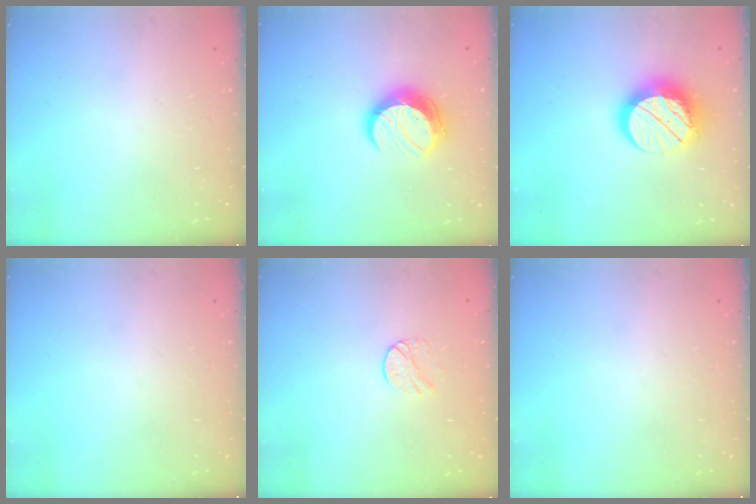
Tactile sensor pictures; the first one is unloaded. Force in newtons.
{"total": 13.9, "press": 13.8, "slide": 0.7}
{"total": 14.1, "press": 14.0, "slide": 1.3}
{"total": 0.0}
{"total": 6.6, "press": 6.6, "slide": 0.5}
{"total": 0.0}